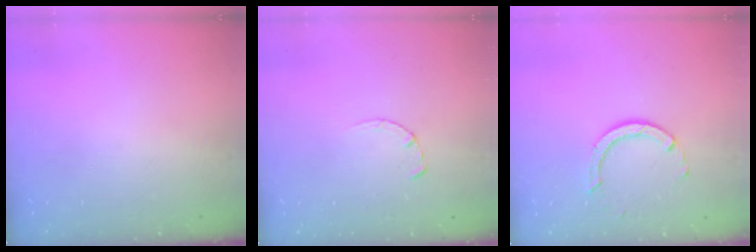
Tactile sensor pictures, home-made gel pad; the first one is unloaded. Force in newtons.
{"total": 2.8, "press": 2.8, "slide": 0.4}
{"total": 3.2, "press": 3.2, "slide": 0.0}